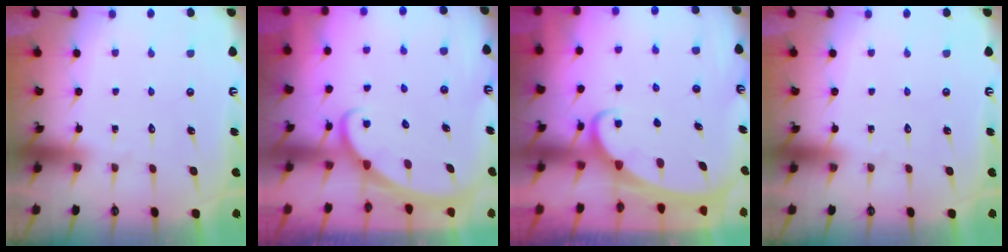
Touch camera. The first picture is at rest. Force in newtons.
{"total": 2.0, "press": 2.0, "slide": 0.2}
{"total": 2.0, "press": 2.0, "slide": 0.2}
{"total": 0.0}